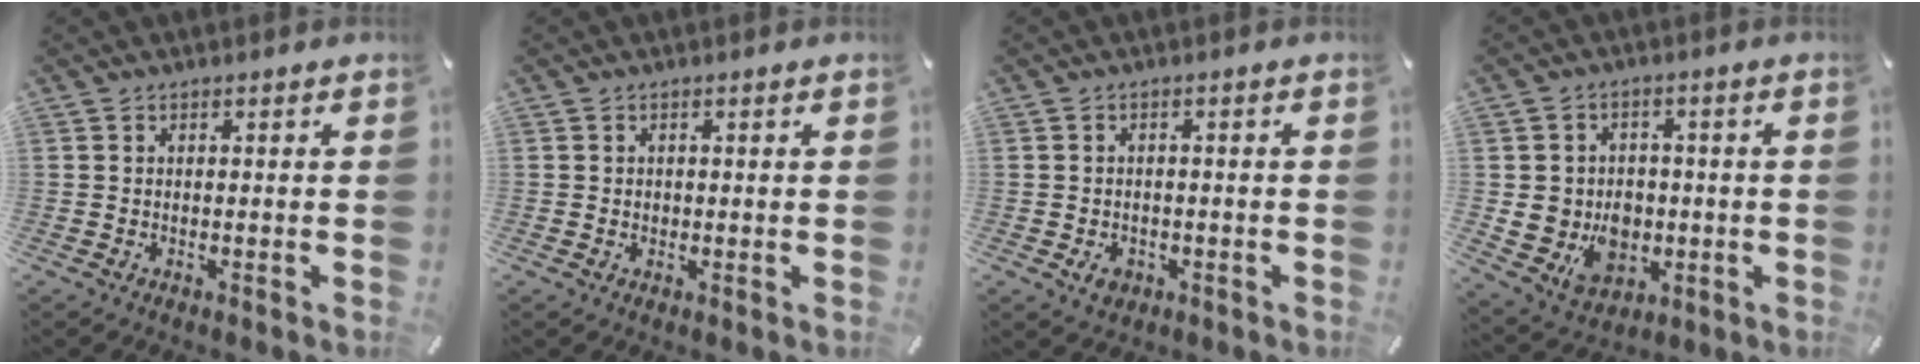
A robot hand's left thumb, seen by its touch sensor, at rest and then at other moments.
{"total": 0.8, "force": [0.1, 0.8, 0.3], "torque": [-0.006, 0.006, 0.000]}
{"total": 3.3, "force": [-1.4, 2.6, 1.5], "torque": [-0.030, 0.006, -0.028]}
{"total": 10.6, "force": [-1.0, 9.6, 4.5], "torque": [-0.092, 0.002, -0.014]}